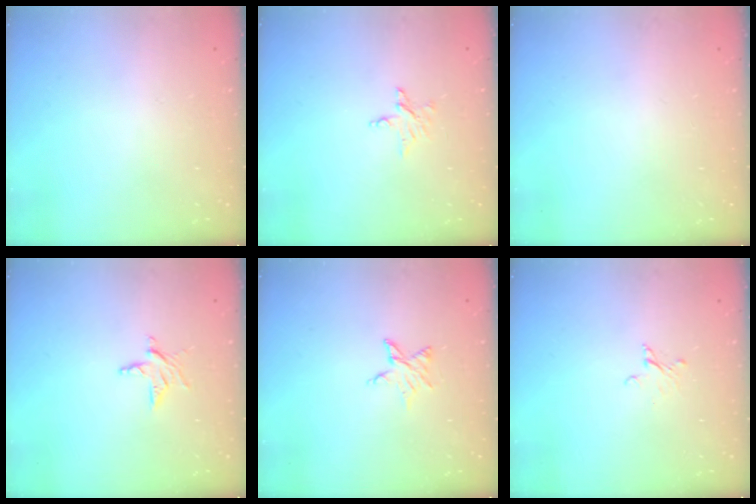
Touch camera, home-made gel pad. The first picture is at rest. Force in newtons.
{"total": 4.0, "press": 4.0, "slide": 0.3}
{"total": 0.0}
{"total": 4.2, "press": 4.2, "slide": 0.3}
{"total": 3.9, "press": 3.9, "slide": 0.4}
{"total": 2.0, "press": 2.0, "slide": 0.1}